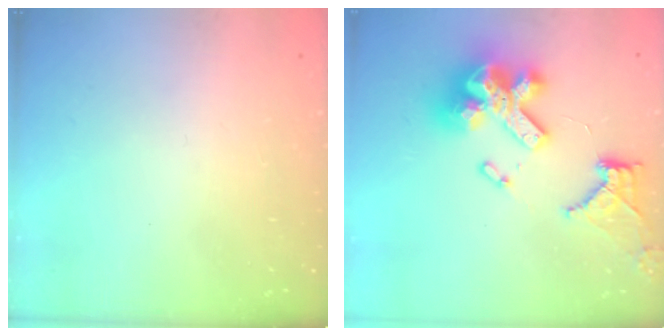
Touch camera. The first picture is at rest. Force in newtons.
{"total": 19.6, "press": 18.8, "slide": 5.5}